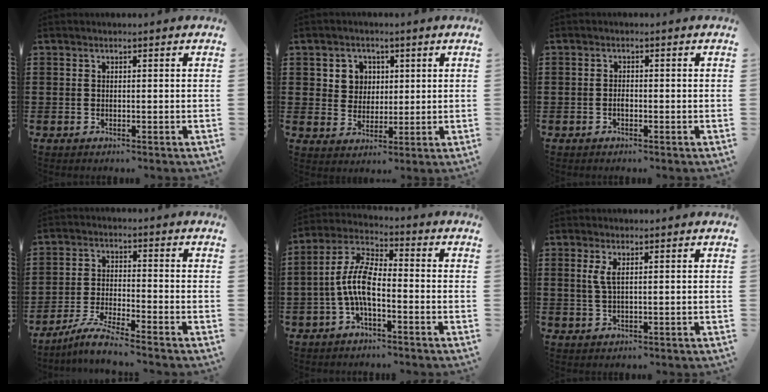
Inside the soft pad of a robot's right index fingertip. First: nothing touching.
{"total": 4.3, "force": [1.4, 4.0, 0.8], "torque": [-0.034, 0.016, 0.024]}
{"total": 1.0, "force": [-0.4, 0.6, 0.6], "torque": [-0.014, -0.002, -0.008]}
{"total": 4.9, "force": [-4.4, -0.4, 2.0], "torque": [-0.054, -0.015, -0.090]}
{"total": 7.9, "force": [-2.1, 2.7, 7.2], "torque": [-0.166, -0.006, -0.044]}
{"total": 2.4, "force": [0.8, 0.6, 2.1], "torque": [-0.045, 0.005, 0.012]}